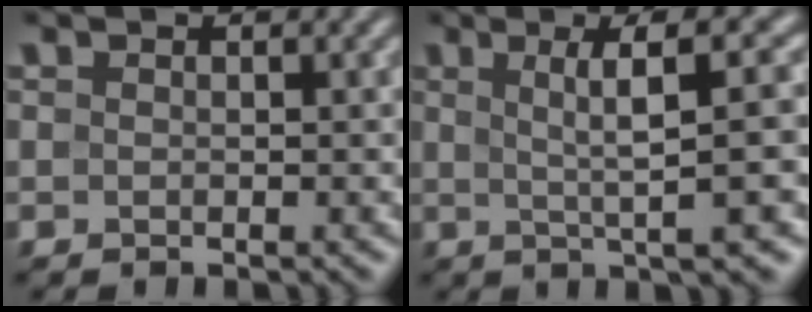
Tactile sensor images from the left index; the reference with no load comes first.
{"total": 7.6, "force": [1.8, 1.5, 7.3], "torque": [-0.094, 0.018, 0.027]}